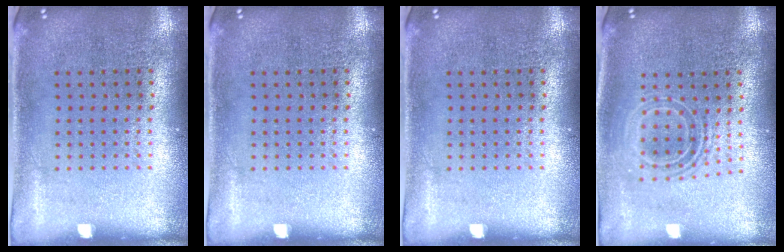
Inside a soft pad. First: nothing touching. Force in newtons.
{"total": 0.0}
{"total": 0.0}
{"total": 1.8, "press": 1.3, "slide": 1.2}